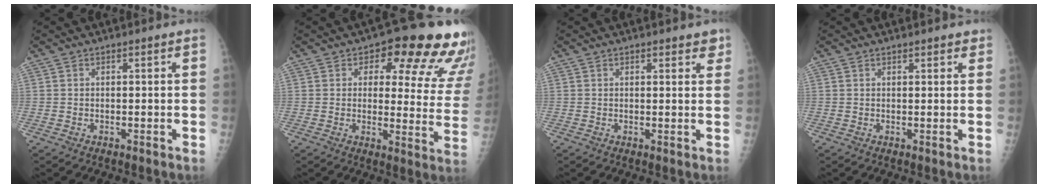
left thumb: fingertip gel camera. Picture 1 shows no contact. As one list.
[{"total": 17.9, "force": [11.5, 7.4, 11.5], "torque": [-0.084, -0.061, 0.121]}, {"total": 3.1, "force": [2.2, 1.3, 1.7], "torque": [0.000, -0.008, 0.024]}, {"total": 2.0, "force": [1.6, 0.7, 1.0], "torque": [-0.002, -0.003, 0.017]}]